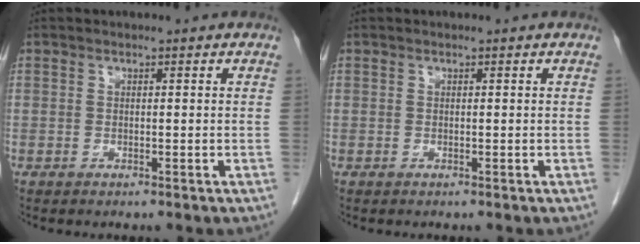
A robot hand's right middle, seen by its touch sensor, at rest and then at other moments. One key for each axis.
{"total": 0.0}